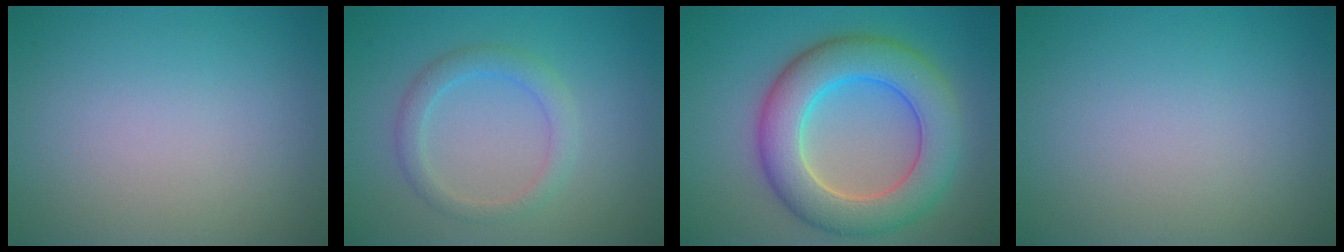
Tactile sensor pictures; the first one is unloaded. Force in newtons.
{"total": 2.4, "press": 2.4, "slide": 0.1}
{"total": 8.4, "press": 8.4, "slide": 0.6}
{"total": 0.0}